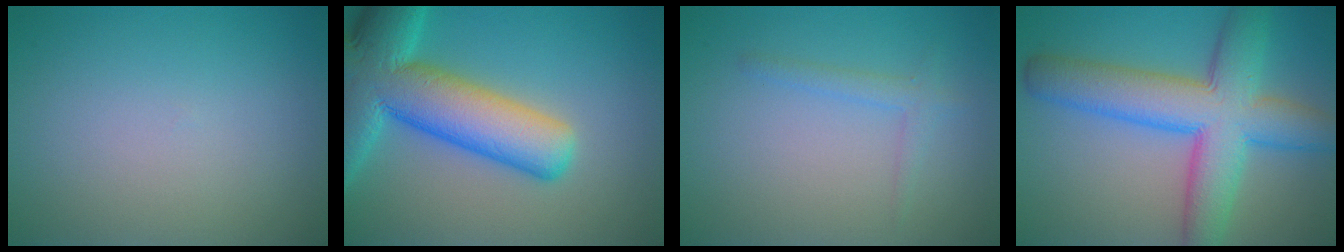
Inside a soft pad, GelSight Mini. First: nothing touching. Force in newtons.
{"total": 11.9, "press": 11.9, "slide": 0.7}
{"total": 1.5, "press": 1.5, "slide": 0.1}
{"total": 9.5, "press": 9.4, "slide": 0.3}